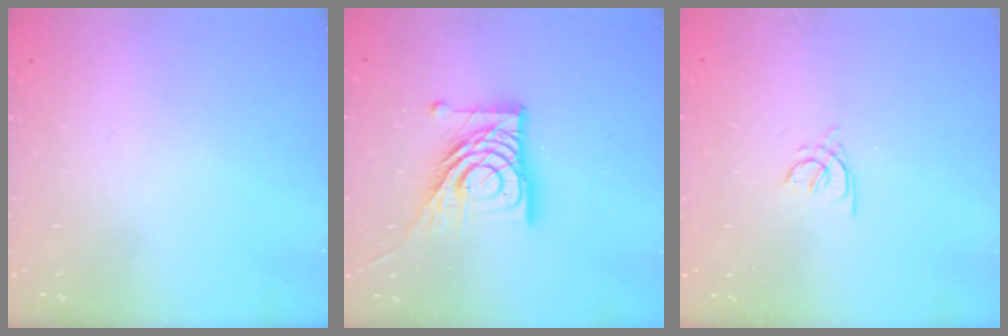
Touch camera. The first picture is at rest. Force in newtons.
{"total": 17.8, "press": 17.7, "slide": 2.0}
{"total": 2.8, "press": 2.7, "slide": 0.8}